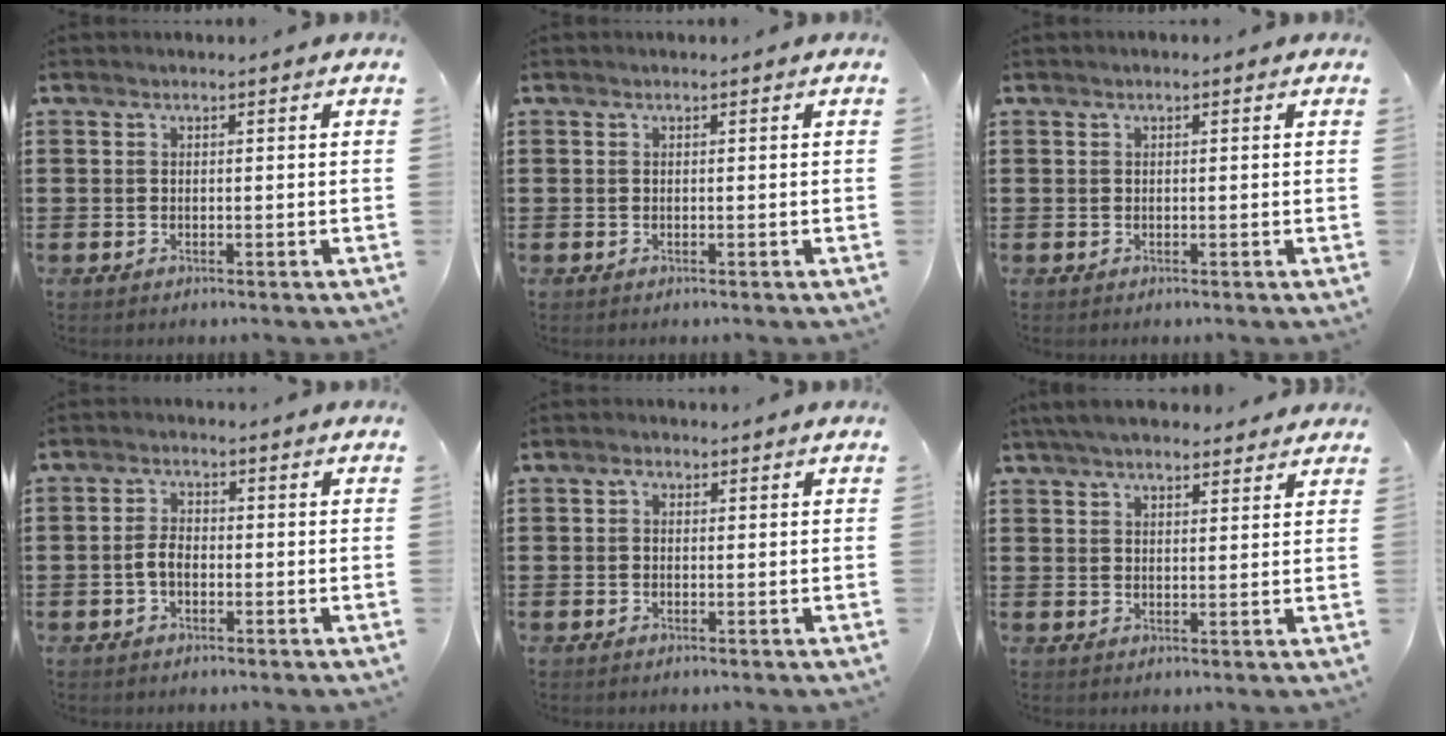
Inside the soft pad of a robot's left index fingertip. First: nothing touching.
{"total": 0.0}
{"total": 0.0}
{"total": 3.1, "force": [-0.8, 1.6, 2.5], "torque": [-0.062, -0.001, -0.020]}
{"total": 1.1, "force": [-0.1, 0.8, 0.7], "torque": [-0.015, 0.006, -0.003]}
{"total": 4.7, "force": [4.2, 1.0, 1.8], "torque": [-0.047, -0.002, 0.080]}